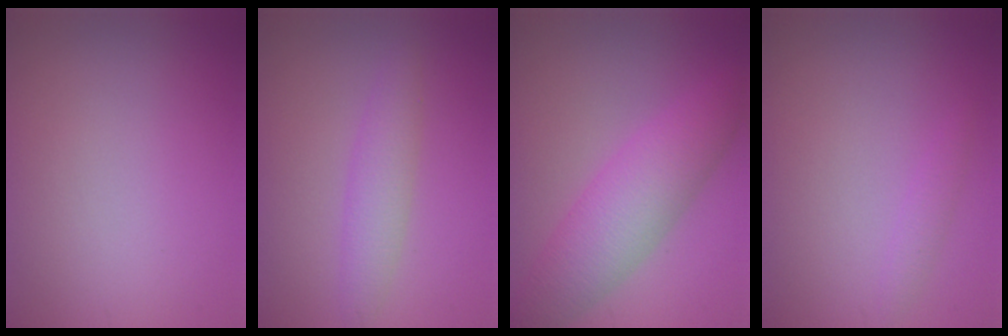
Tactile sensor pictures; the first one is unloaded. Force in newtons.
{"total": 2.5, "press": 2.5, "slide": 0.1}
{"total": 5.8, "press": 5.8, "slide": 0.1}
{"total": 1.0, "press": 1.0, "slide": 0.1}